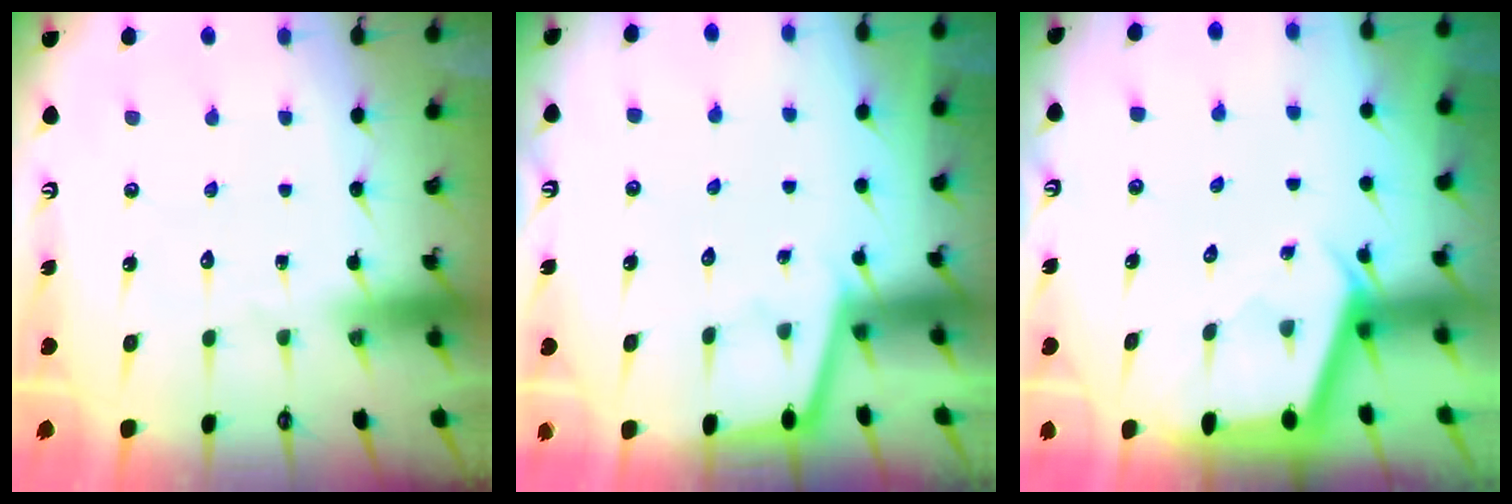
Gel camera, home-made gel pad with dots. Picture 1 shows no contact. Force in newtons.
{"total": 1.7, "press": 1.7, "slide": 0.3}
{"total": 2.4, "press": 2.4, "slide": 0.2}